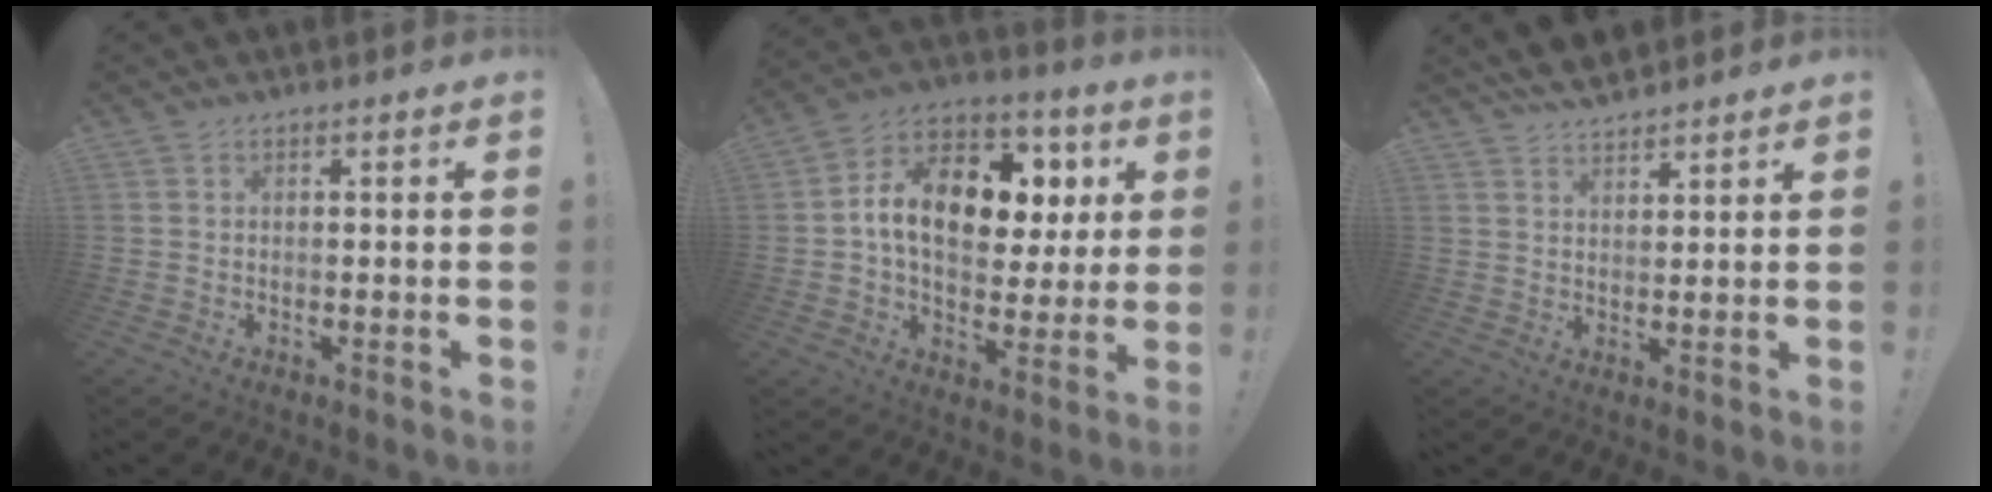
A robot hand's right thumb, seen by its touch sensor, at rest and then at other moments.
{"total": 16.9, "force": [3.5, 11.0, 12.3], "torque": [-0.174, -0.007, 0.063]}
{"total": 5.4, "force": [5.1, 1.4, 1.3], "torque": [-0.030, -0.029, 0.095]}